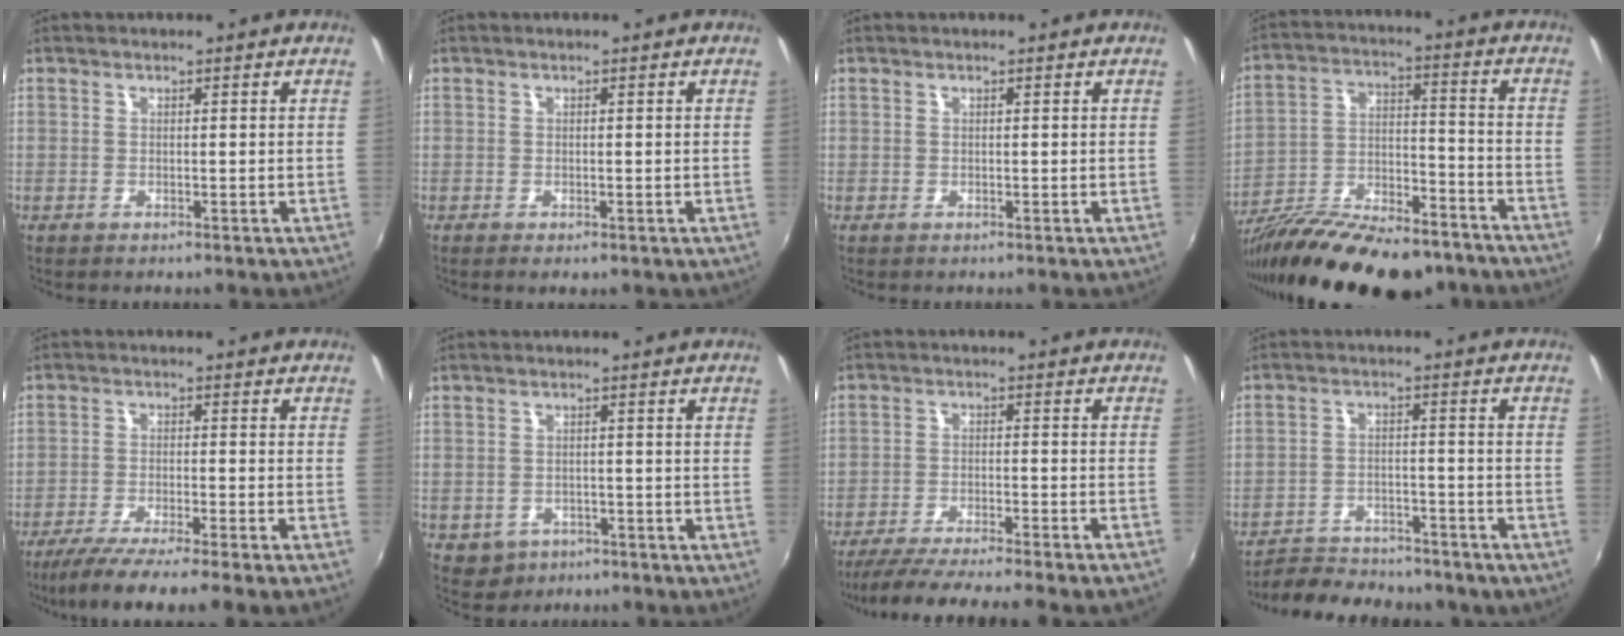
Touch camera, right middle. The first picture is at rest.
{"total": 1.7, "force": [-0.8, 0.9, 1.2], "torque": [-0.021, -0.007, -0.011]}
{"total": 0.0}
{"total": 24.7, "force": [-19.2, 8.4, 13.1], "torque": [-0.234, -0.011, -0.292]}
{"total": 9.6, "force": [-8.0, -1.1, 5.2], "torque": [-0.109, -0.027, -0.131]}
{"total": 4.6, "force": [-2.1, 3.9, 1.3], "torque": [-0.038, -0.003, -0.022]}
{"total": 15.1, "force": [-13.4, -0.7, 7.0], "torque": [-0.136, -0.021, -0.202]}
{"total": 15.0, "force": [-12.8, 5.3, 5.9], "torque": [-0.132, -0.008, -0.178]}